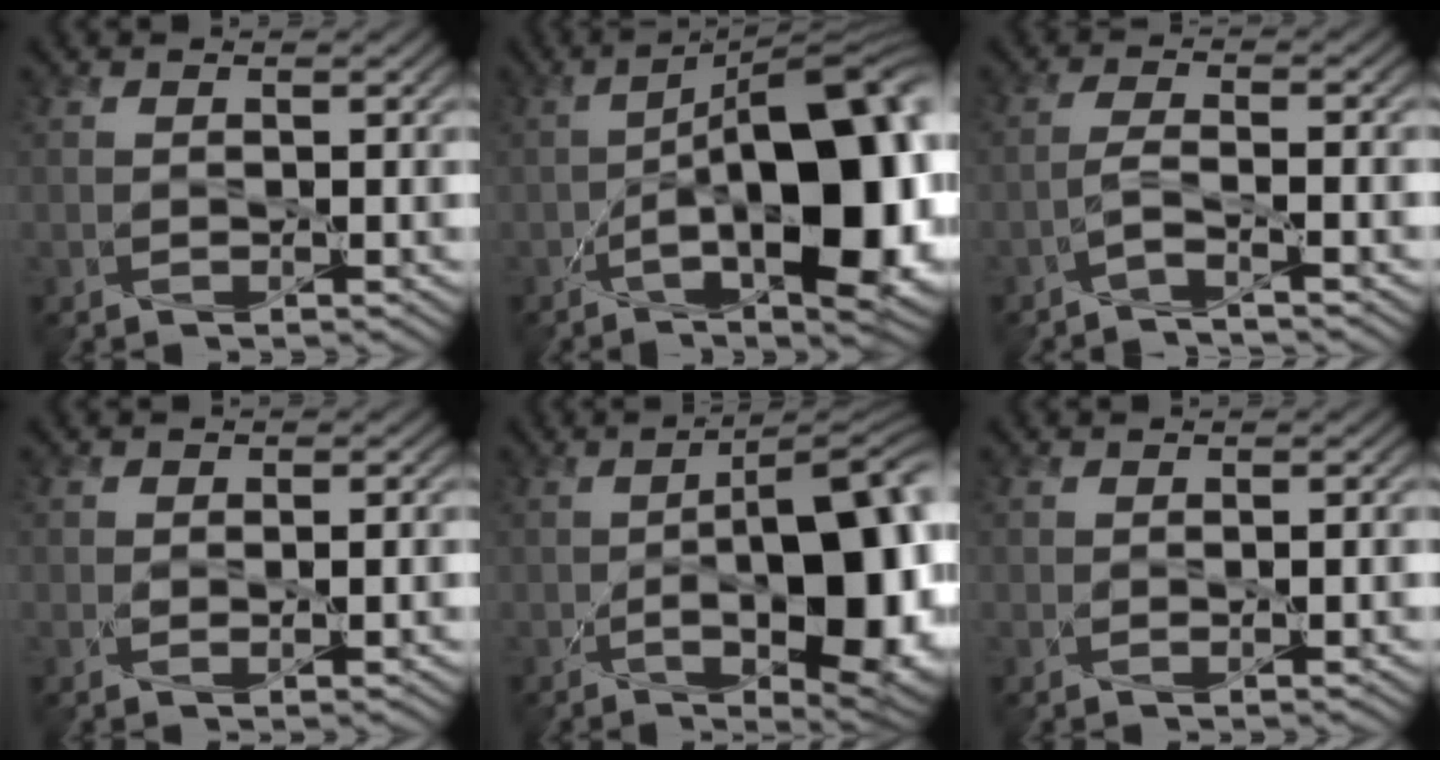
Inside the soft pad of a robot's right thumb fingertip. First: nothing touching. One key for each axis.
{"total": 17.5, "fx": -3.7, "fy": 7.3, "fz": 15.5, "tx": -0.227, "ty": -0.004, "tz": -0.052}
{"total": 2.7, "fx": -1.9, "fy": 0.3, "fz": 1.9, "tx": -0.037, "ty": 0.007, "tz": -0.051}
{"total": 1.4, "fx": -0.1, "fy": 1.0, "fz": 0.9, "tx": -0.019, "ty": -0.003, "tz": 0.000}
{"total": 15.6, "fx": -2.2, "fy": 6.4, "fz": 14.1, "tx": -0.193, "ty": -0.017, "tz": -0.034}
{"total": 0.7, "fx": -0.1, "fy": 0.4, "fz": 0.6, "tx": -0.012, "ty": -0.002, "tz": 0.000}